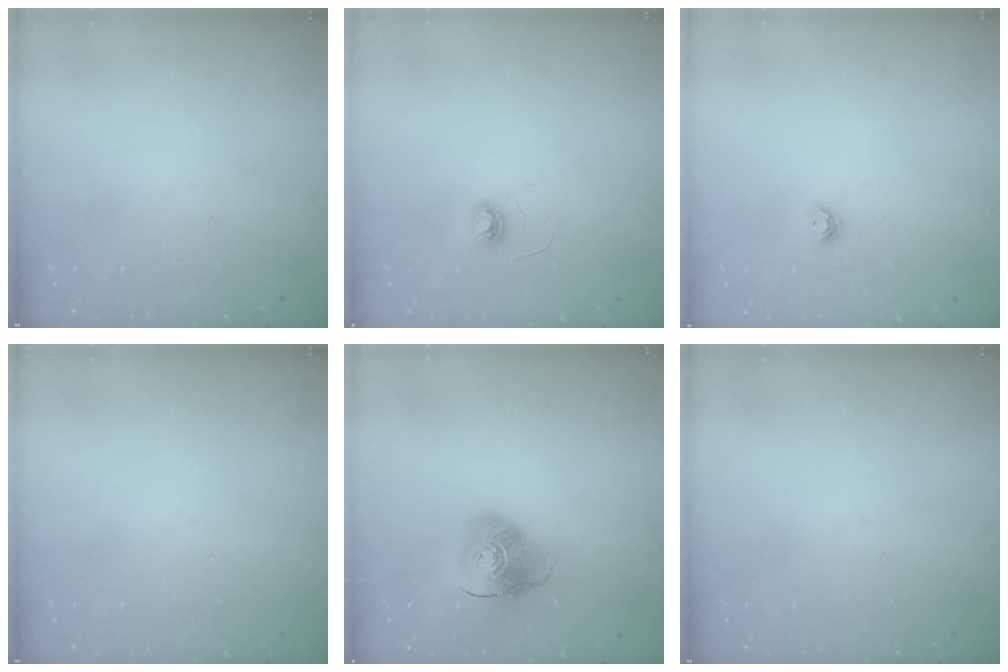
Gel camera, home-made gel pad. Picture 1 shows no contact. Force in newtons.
{"total": 4.0, "press": 4.0, "slide": 0.3}
{"total": 4.3, "press": 4.3, "slide": 0.6}
{"total": 0.0}
{"total": 10.8, "press": 10.6, "slide": 1.7}
{"total": 0.0}